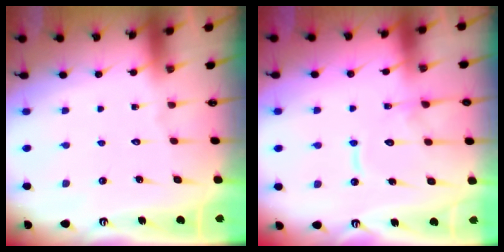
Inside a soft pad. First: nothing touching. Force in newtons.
{"total": 11.8, "press": 11.8, "slide": 1.1}